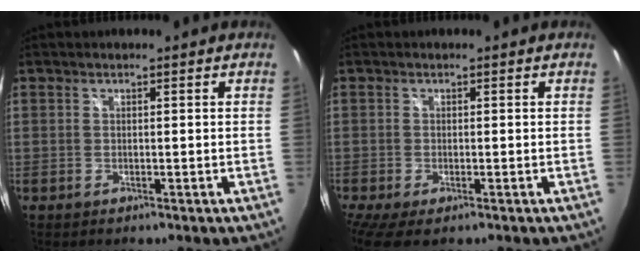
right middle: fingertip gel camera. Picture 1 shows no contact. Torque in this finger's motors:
{"motor_torque": [1.11, -1.03, 0.53, 0.17]}